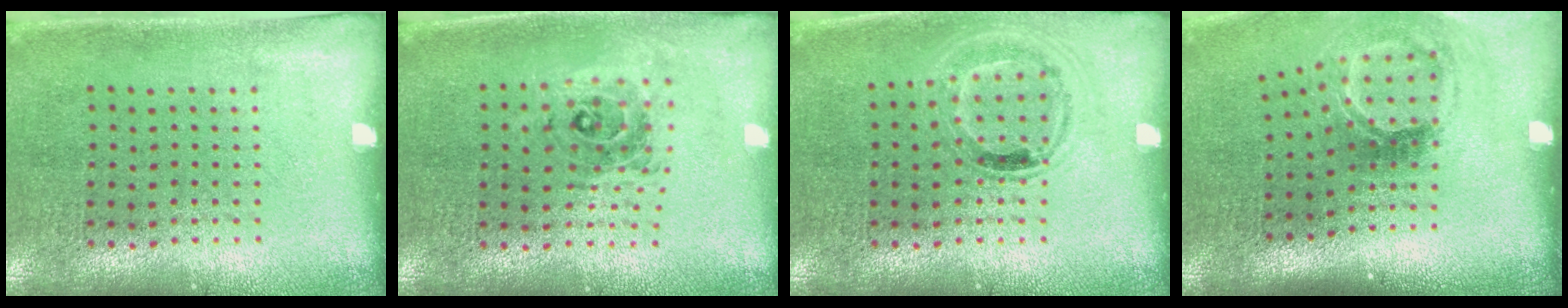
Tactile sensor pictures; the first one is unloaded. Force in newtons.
{"total": 0.7, "press": 0.7, "slide": 0.1}
{"total": 1.0, "press": 1.0, "slide": 0.3}
{"total": 1.9, "press": 1.2, "slide": 1.4}